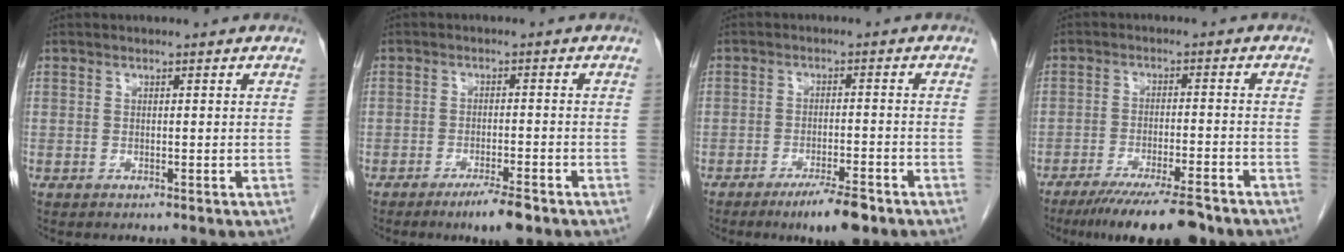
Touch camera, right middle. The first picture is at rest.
{"total": 4.5, "force": [-3.2, 0.6, 3.2], "torque": [-0.053, -0.005, -0.050]}
{"total": 5.9, "force": [-4.1, 1.0, 4.2], "torque": [-0.069, -0.007, -0.062]}
{"total": 12.0, "force": [-9.5, 1.4, 7.2], "torque": [-0.108, -0.025, -0.150]}